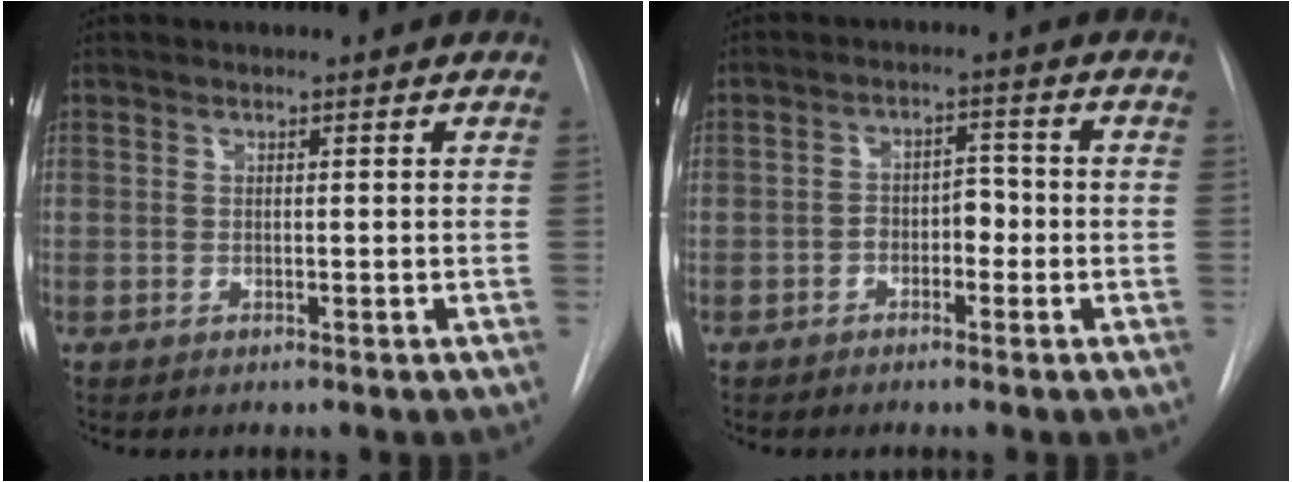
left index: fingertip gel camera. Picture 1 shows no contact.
{"total": 3.6, "force": [-1.7, 2.0, 2.4], "torque": [-0.032, 0.013, -0.029]}